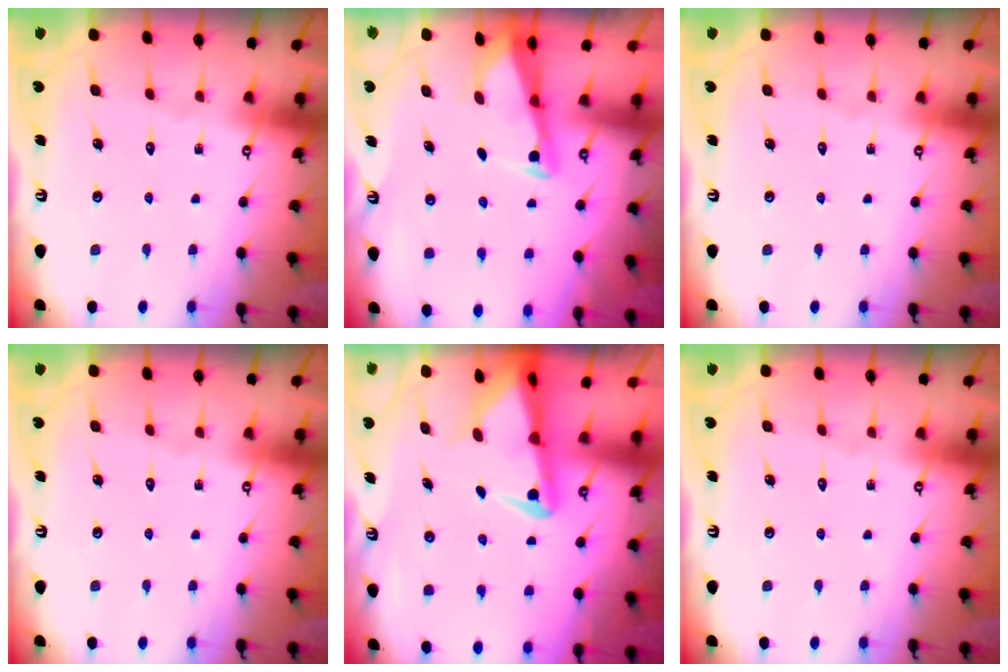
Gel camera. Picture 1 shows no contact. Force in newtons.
{"total": 2.8, "press": 2.8, "slide": 0.3}
{"total": 0.0}
{"total": 0.0}
{"total": 4.2, "press": 4.1, "slide": 0.9}
{"total": 0.0}